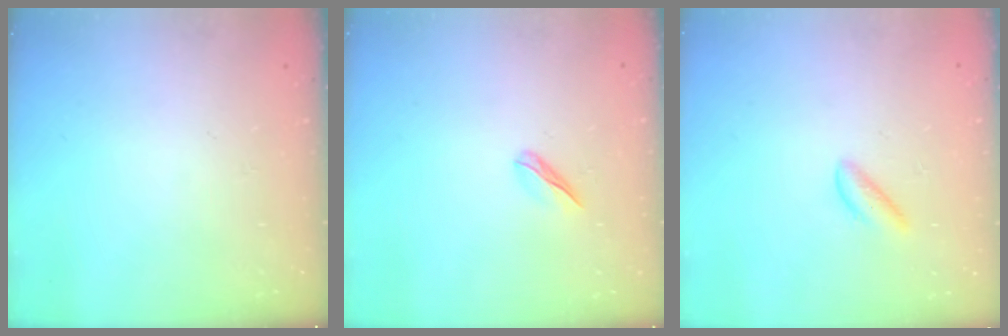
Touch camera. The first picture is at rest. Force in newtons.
{"total": 3.5, "press": 3.2, "slide": 1.2}
{"total": 1.9, "press": 1.9, "slide": 0.4}